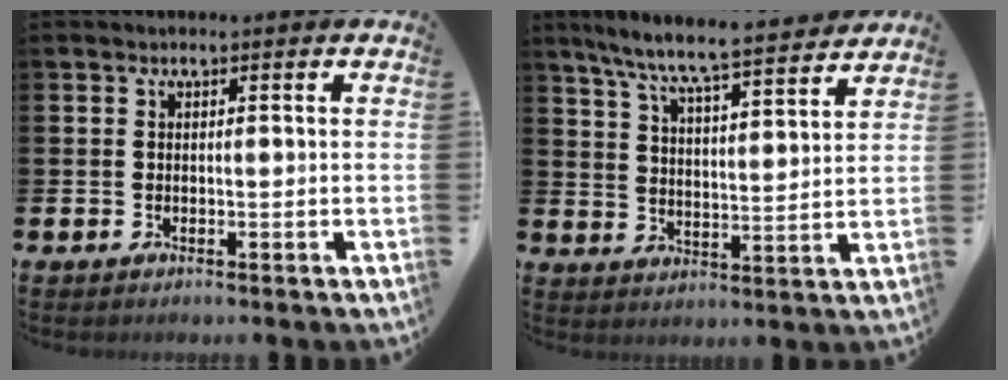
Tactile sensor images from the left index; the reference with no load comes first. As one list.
[{"total": 8.1, "force": [7.5, 0.2, 3.0], "torque": [-0.079, -0.053, 0.128]}]